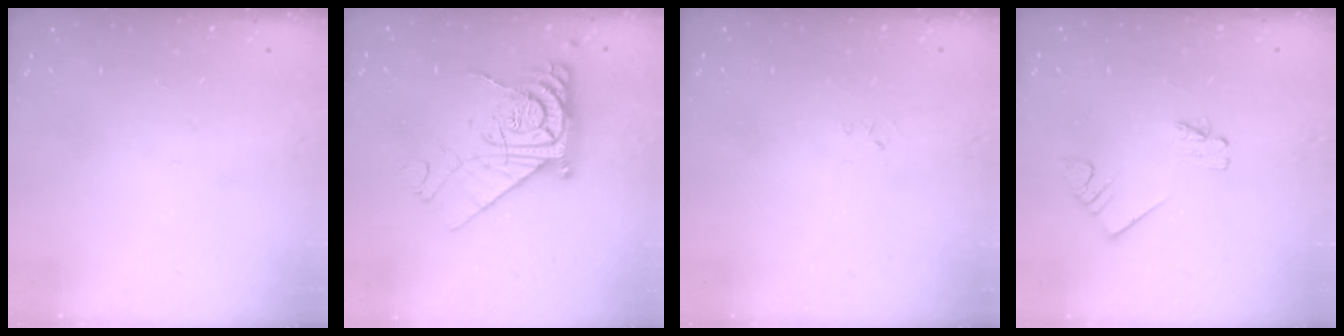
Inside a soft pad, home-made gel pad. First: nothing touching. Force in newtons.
{"total": 13.8, "press": 13.7, "slide": 1.3}
{"total": 2.6, "press": 2.6, "slide": 0.4}
{"total": 1.9, "press": 1.9, "slide": 0.1}